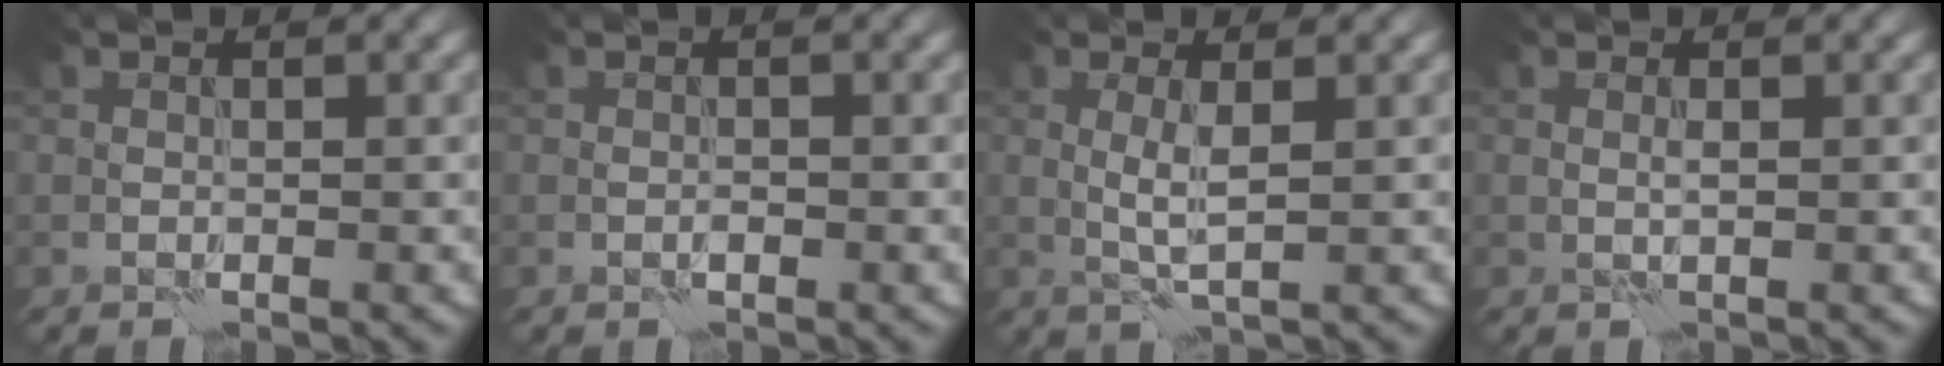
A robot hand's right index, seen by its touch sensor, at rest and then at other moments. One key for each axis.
{"total": 0.6, "fx": -0.2, "fy": 0.3, "fz": 0.4, "tx": -0.007, "ty": 0.002, "tz": -0.004}
{"total": 2.1, "fx": 0.3, "fy": 0.1, "fz": 2.1, "tx": -0.046, "ty": 0.005, "tz": 0.006}
{"total": 0.6, "fx": 0.1, "fy": -0.2, "fz": 0.6, "tx": -0.014, "ty": 0.004, "tz": 0.002}